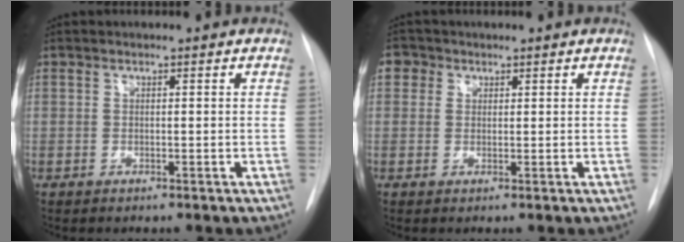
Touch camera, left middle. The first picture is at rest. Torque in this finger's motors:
{"motor_torque": [0.45, -0.48, 0.03, 0.00]}